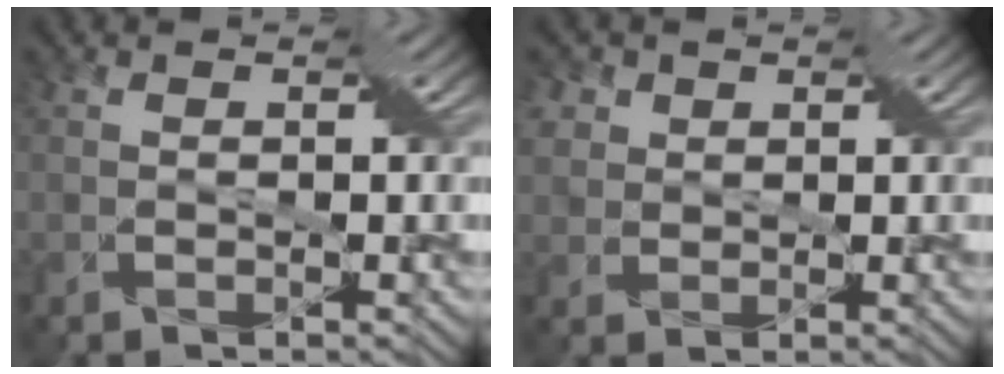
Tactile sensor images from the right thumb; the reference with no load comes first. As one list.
[{"total": 4.1, "force": [1.7, 3.5, 1.4], "torque": [-0.051, 0.015, 0.030]}]